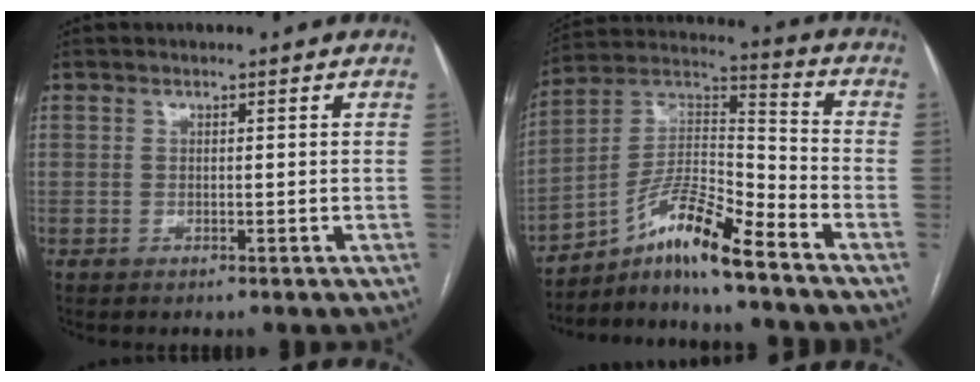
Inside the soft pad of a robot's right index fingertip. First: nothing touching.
{"total": 12.4, "force": [-8.7, 1.1, 8.8], "torque": [-0.171, 0.015, -0.156]}